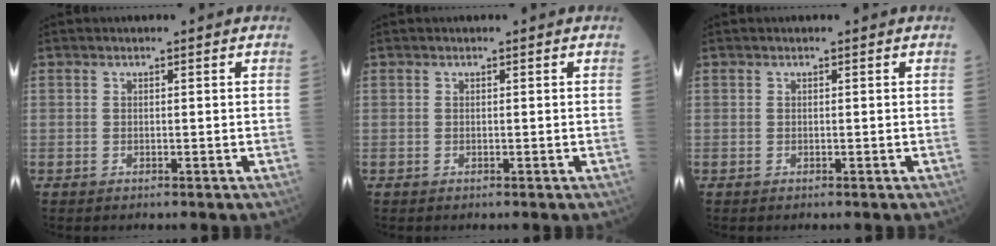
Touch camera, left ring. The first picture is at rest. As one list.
[{"total": 0.0}, {"total": 0.0}]